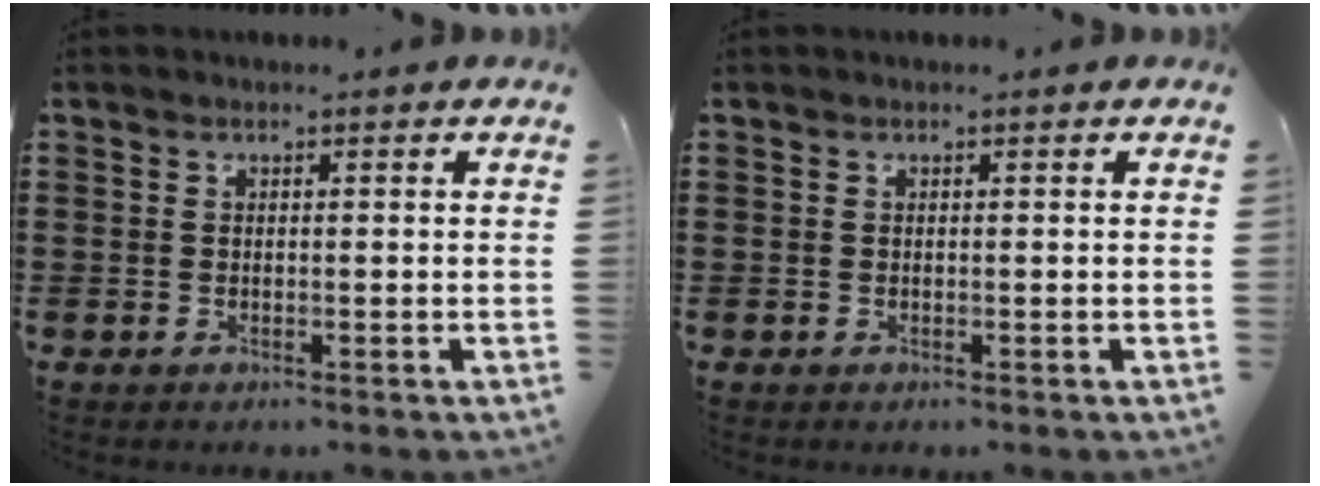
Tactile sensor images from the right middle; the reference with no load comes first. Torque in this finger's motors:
{"motor_torque": [-0.01, 0.04, -0.02, 0.00]}